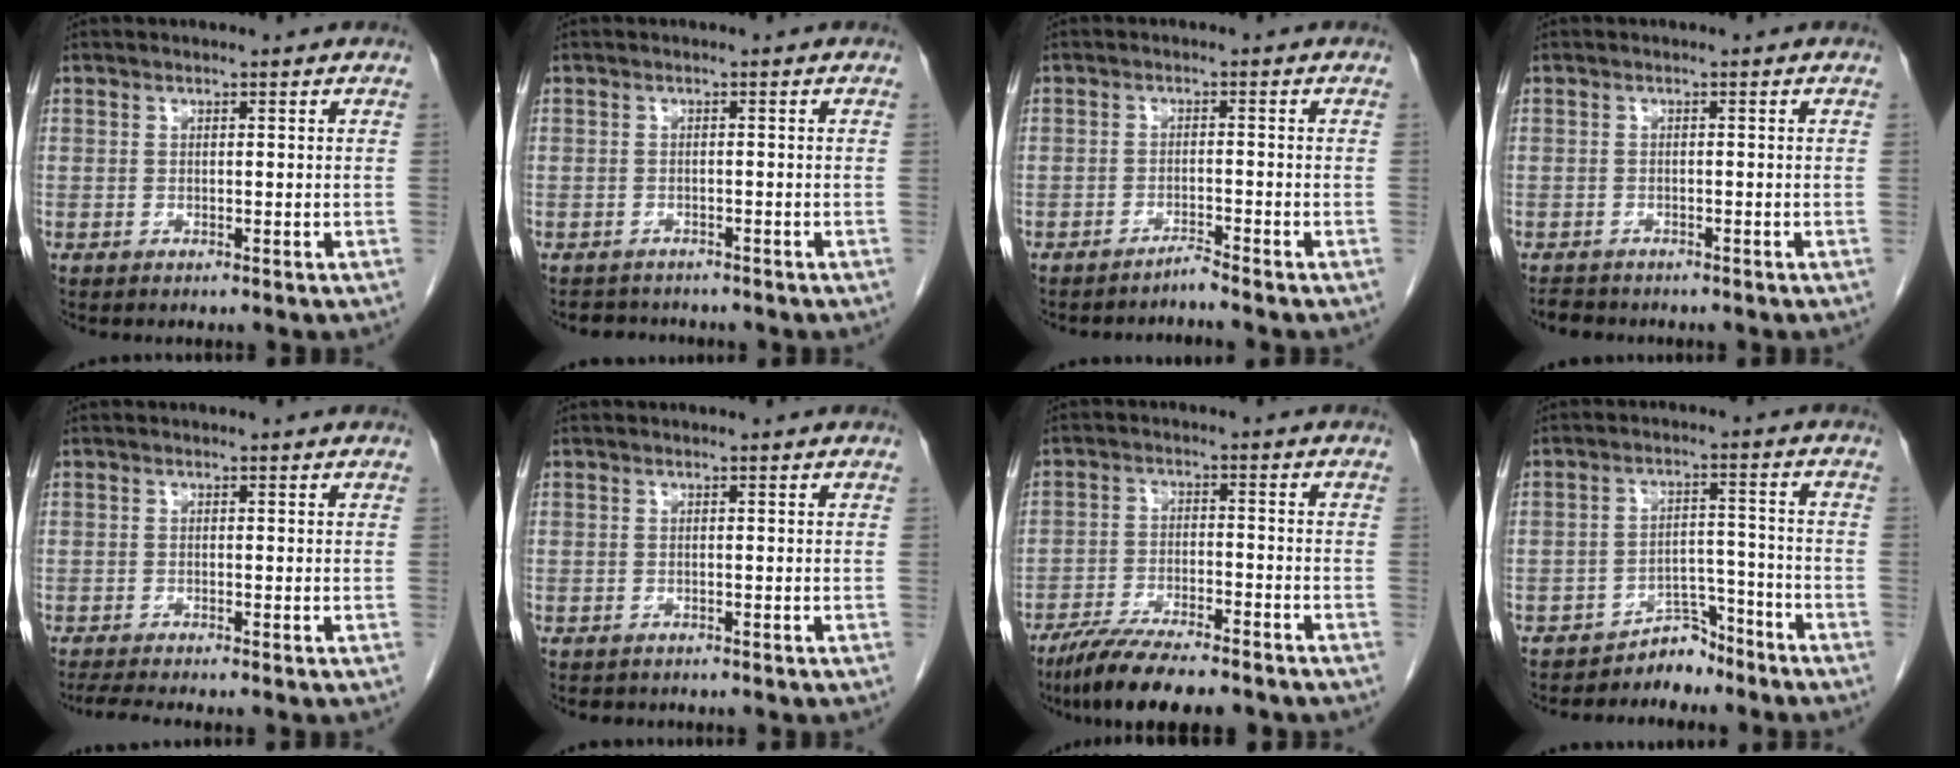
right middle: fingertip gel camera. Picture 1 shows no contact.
{"total": 3.0, "force": [-2.7, 1.2, -0.1], "torque": [0.000, -0.002, -0.041]}
{"total": 1.7, "force": [-1.6, -0.5, 0.0], "torque": [0.008, -0.003, -0.025]}
{"total": 2.5, "force": [-2.3, 1.0, 0.3], "torque": [-0.009, -0.004, -0.035]}
{"total": 2.9, "force": [-2.5, -0.5, 1.3], "torque": [-0.026, -0.012, -0.048]}
{"total": 1.6, "force": [-1.3, 0.8, 0.3], "torque": [-0.010, -0.001, -0.017]}
{"total": 11.8, "force": [-9.7, 1.9, 6.4], "torque": [-0.105, -0.023, -0.155]}
{"total": 4.8, "force": [-4.4, 1.9, 0.2], "torque": [0.004, 0.019, -0.068]}